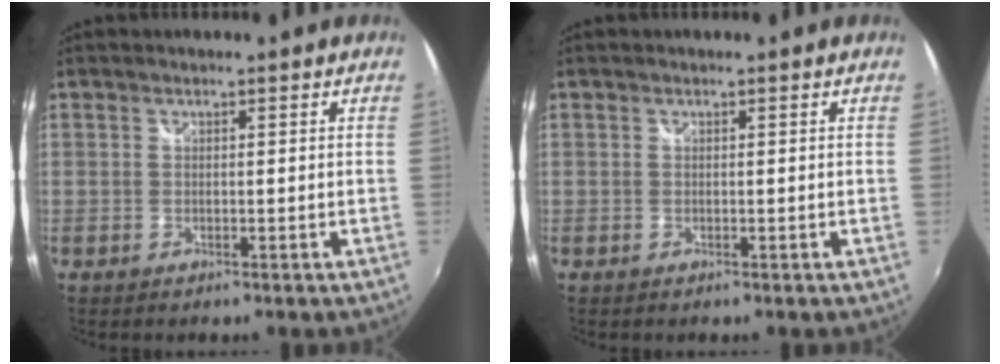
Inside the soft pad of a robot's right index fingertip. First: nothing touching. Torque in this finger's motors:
{"motor_torque": [0.00, 0.00, 0.00, 0.00]}